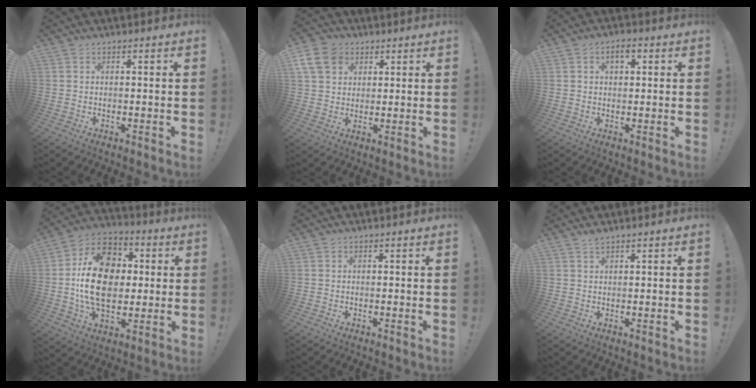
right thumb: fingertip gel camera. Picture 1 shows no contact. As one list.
[{"total": 10.5, "force": [4.6, 8.1, 4.9], "torque": [-0.086, -0.017, 0.095]}, {"total": 4.0, "force": [1.1, 2.4, 2.9], "torque": [-0.038, 0.003, 0.016]}, {"total": 20.8, "force": [0.2, 14.8, 14.6], "torque": [-0.246, 0.016, 0.009]}, {"total": 0.0}, {"total": 1.3, "force": [1.1, 0.1, 0.7], "torque": [-0.010, -0.002, 0.019]}]